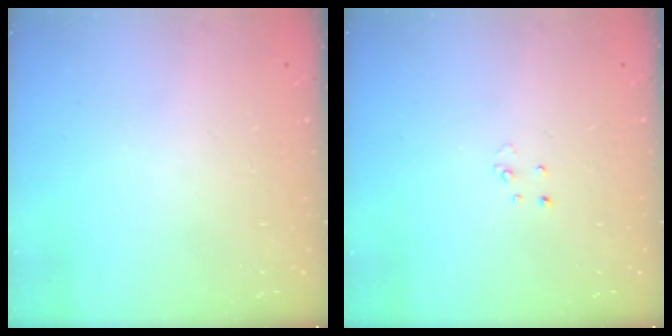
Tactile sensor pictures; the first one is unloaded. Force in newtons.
{"total": 2.6, "press": 2.6, "slide": 0.3}